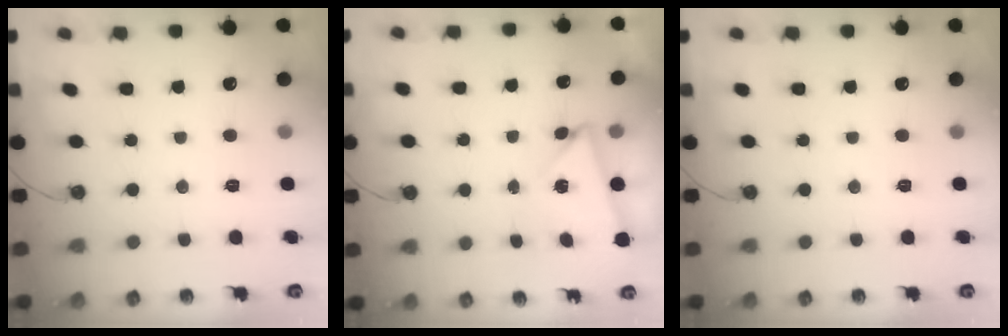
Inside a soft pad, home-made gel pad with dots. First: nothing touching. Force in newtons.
{"total": 4.4, "press": 4.2, "slide": 1.1}
{"total": 0.0}